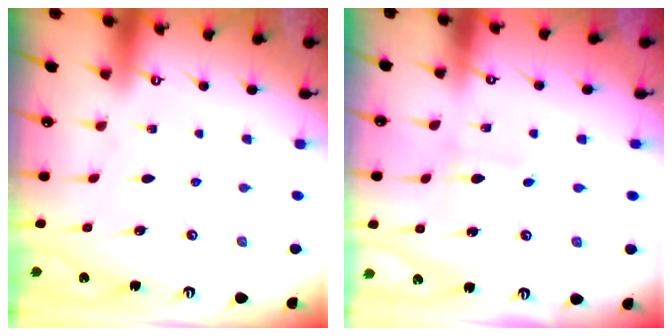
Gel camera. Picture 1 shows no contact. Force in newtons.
{"total": 1.1, "press": 1.1, "slide": 0.1}